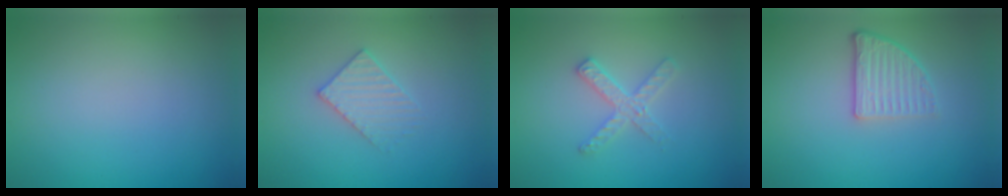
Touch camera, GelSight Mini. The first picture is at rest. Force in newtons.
{"total": 2.3, "press": 2.2, "slide": 0.3}
{"total": 2.2, "press": 2.2, "slide": 0.3}
{"total": 3.7, "press": 2.5, "slide": 2.7}